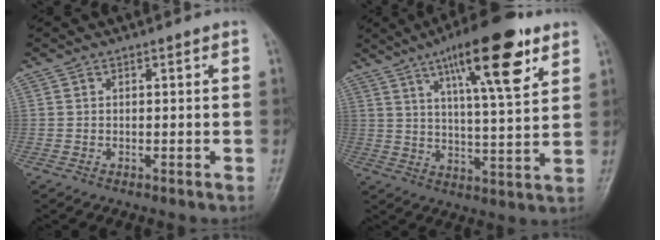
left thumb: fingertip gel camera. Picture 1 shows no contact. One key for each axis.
{"total": 17.3, "fx": 9.2, "fy": 4.3, "fz": 14.0, "tx": -0.197, "ty": -0.035, "tz": 0.143}